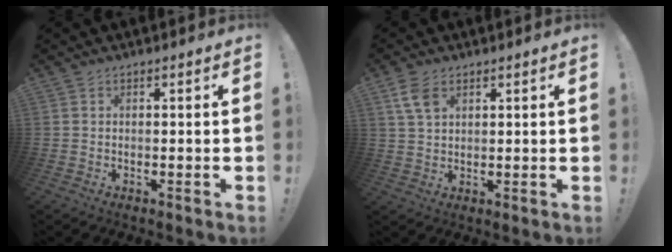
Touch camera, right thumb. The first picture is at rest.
{"total": 6.0, "force": [3.2, 3.5, 3.7], "torque": [-0.063, -0.009, 0.060]}